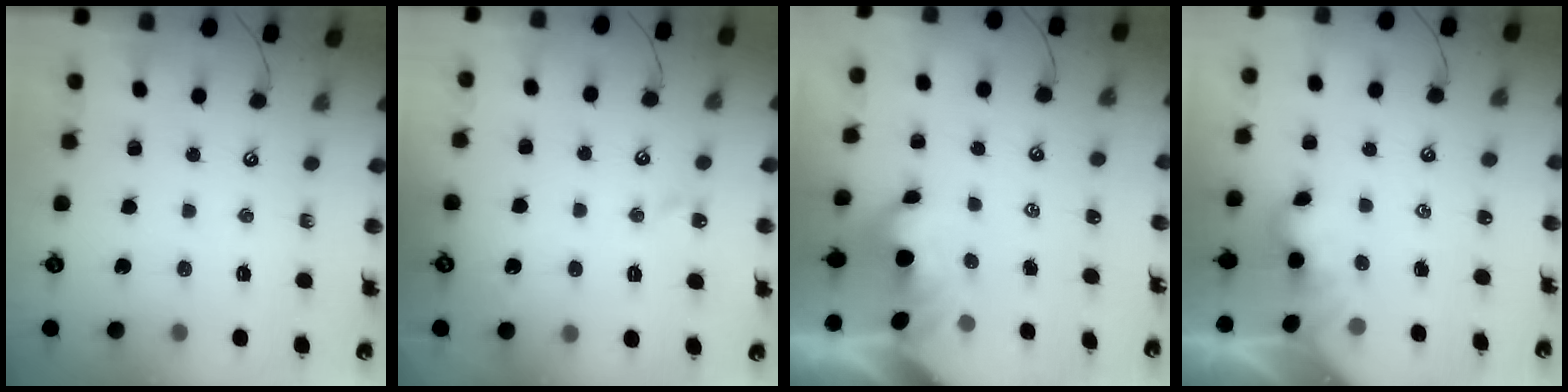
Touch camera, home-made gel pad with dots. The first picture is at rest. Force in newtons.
{"total": 3.0, "press": 3.0, "slide": 0.1}
{"total": 2.9, "press": 2.8, "slide": 0.6}
{"total": 2.1, "press": 2.1, "slide": 0.3}